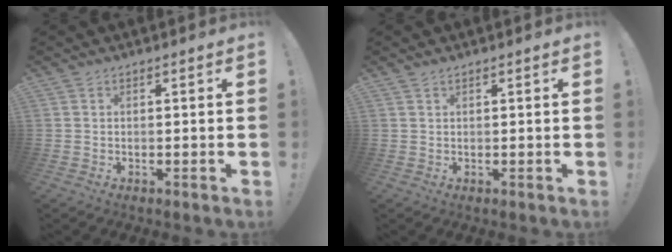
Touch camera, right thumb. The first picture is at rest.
{"total": 0.6, "force": [0.5, 0.1, 0.2], "torque": [-0.011, 0.003, 0.011]}